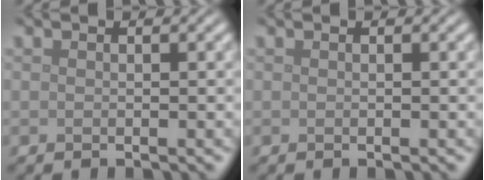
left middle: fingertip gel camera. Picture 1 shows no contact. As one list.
[{"total": 0.0}]